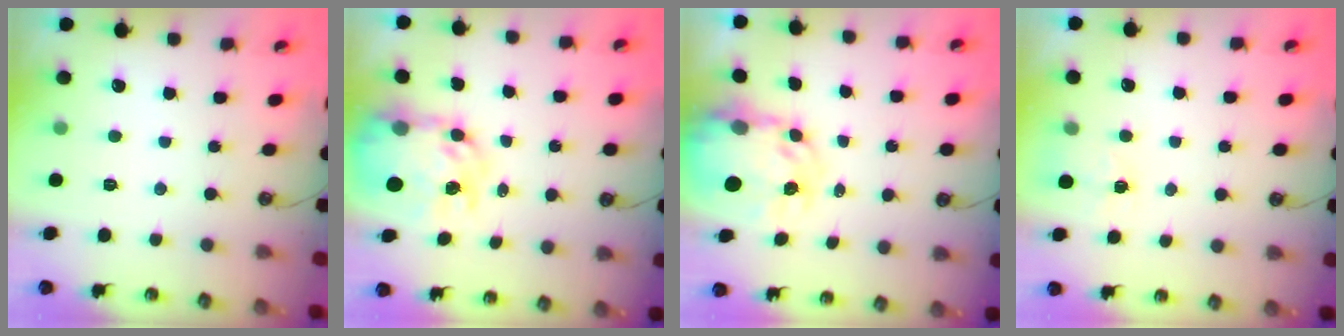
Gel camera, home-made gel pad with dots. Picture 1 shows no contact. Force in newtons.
{"total": 11.4, "press": 11.3, "slide": 0.9}
{"total": 7.0, "press": 7.0, "slide": 0.6}
{"total": 2.5, "press": 2.5, "slide": 0.4}